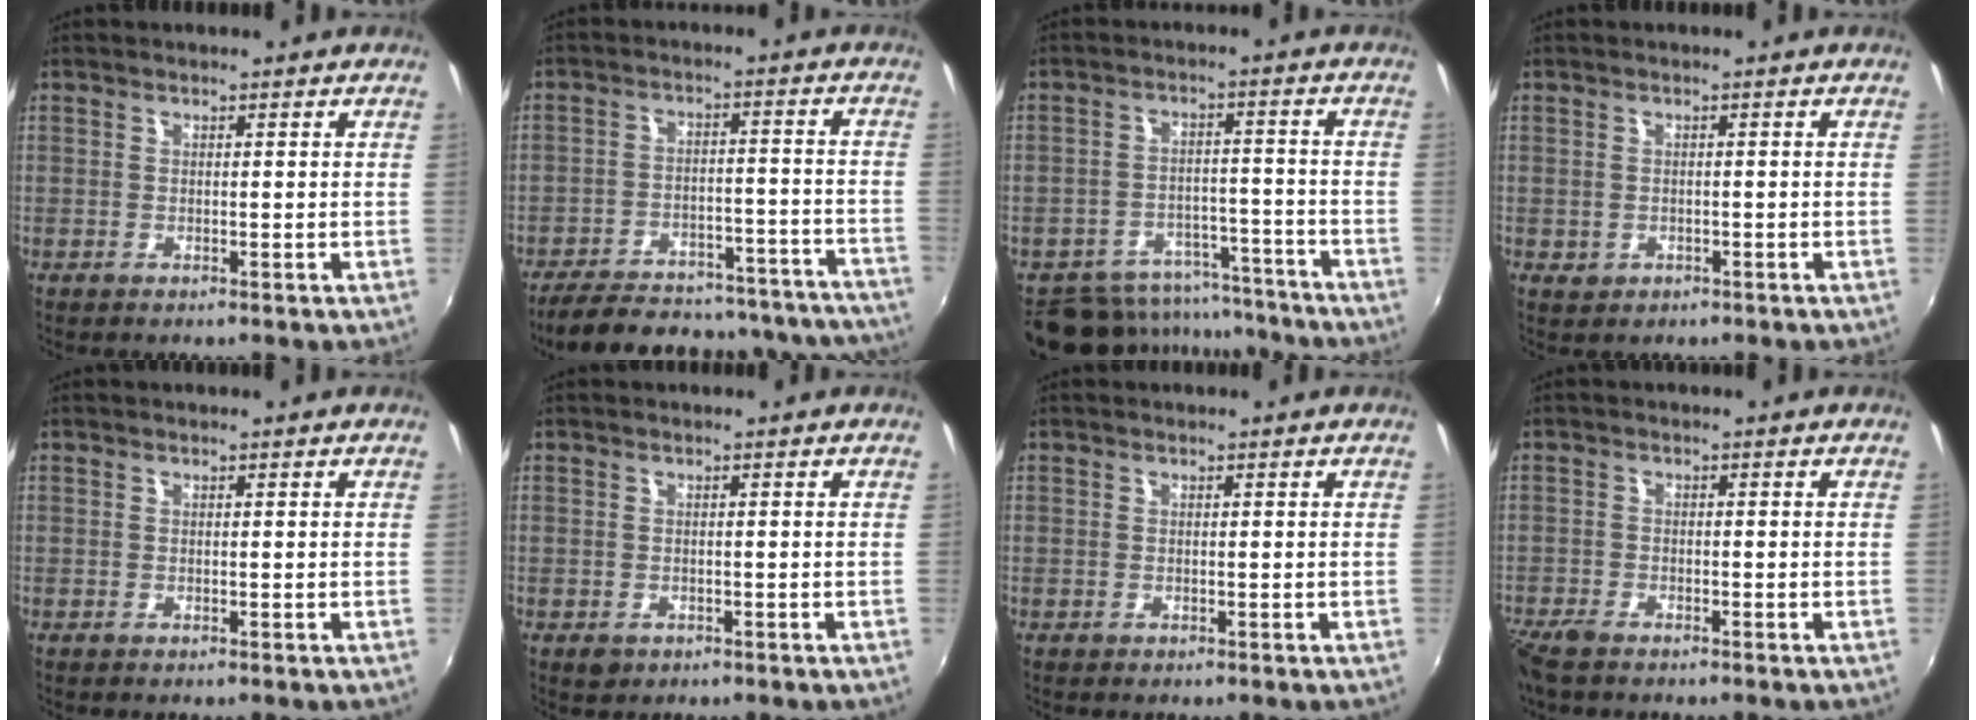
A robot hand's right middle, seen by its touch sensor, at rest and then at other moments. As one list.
[{"total": 28.9, "force": [-25.6, 8.9, 10.0], "torque": [-0.182, 0.027, -0.310]}, {"total": 13.9, "force": [-12.0, 6.3, 3.1], "torque": [-0.078, 0.027, -0.155]}, {"total": 1.8, "force": [-0.5, 1.6, 0.7], "torque": [-0.013, -0.004, -0.005]}, {"total": 0.0}, {"total": 1.9, "force": [-0.9, 1.5, 0.7], "torque": [-0.015, -0.004, -0.011]}, {"total": 0.0}, {"total": 4.7, "force": [-3.9, 1.4, 2.2], "torque": [-0.060, -0.021, -0.077]}]